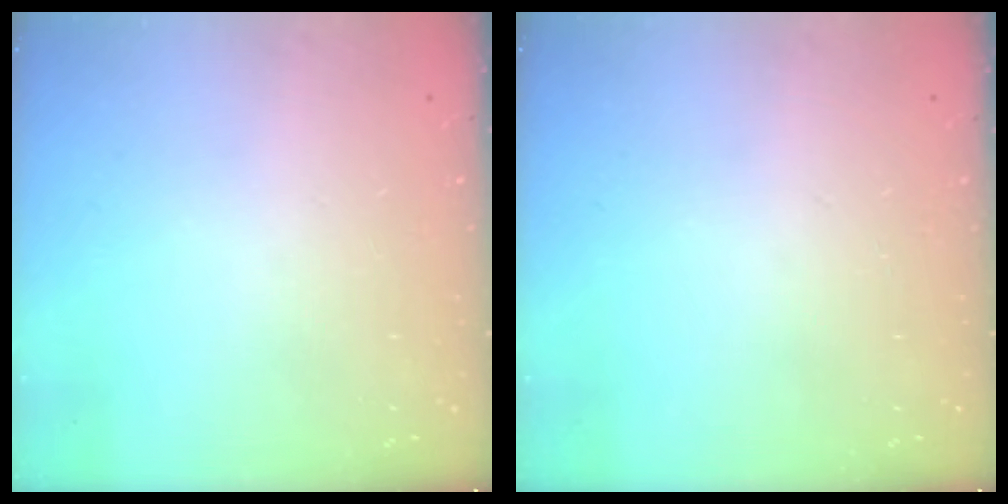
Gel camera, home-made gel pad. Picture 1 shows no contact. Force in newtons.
{"total": 0.0}